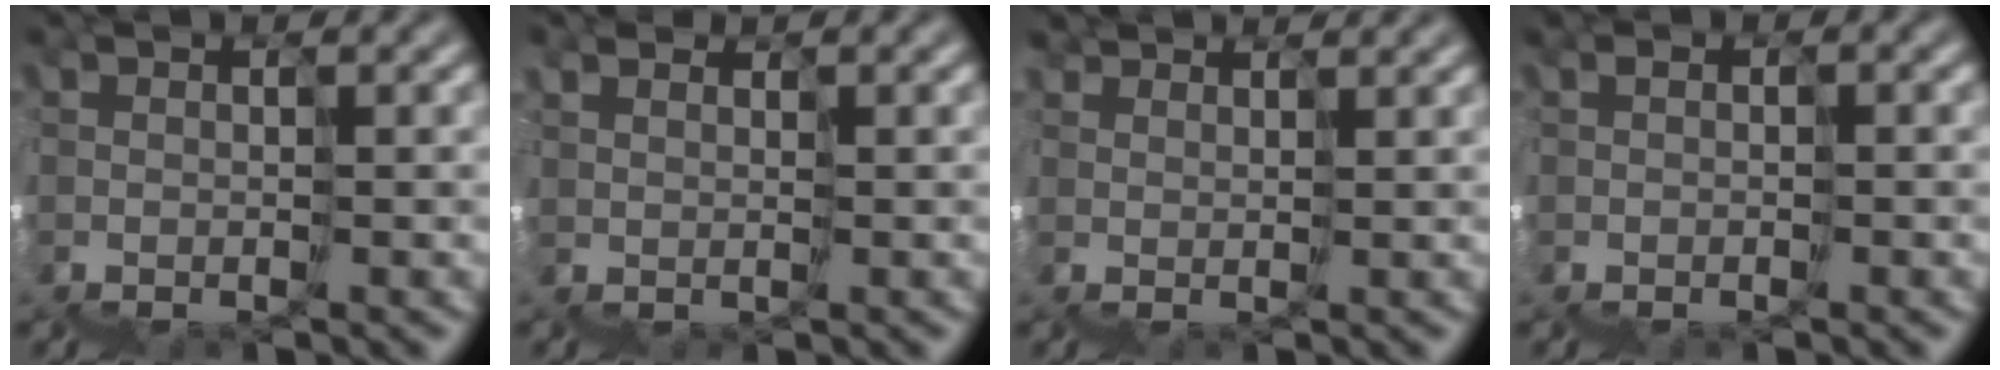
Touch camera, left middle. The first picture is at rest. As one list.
[{"total": 2.9, "force": [1.1, -1.0, -2.5], "torque": [0.022, 0.017, 0.020]}, {"total": 2.8, "force": [2.7, 0.1, -0.4], "torque": [0.011, 0.031, 0.042]}, {"total": 0.8, "force": [-0.7, 0.3, 0.3], "torque": [-0.027, -0.008, -0.002]}]